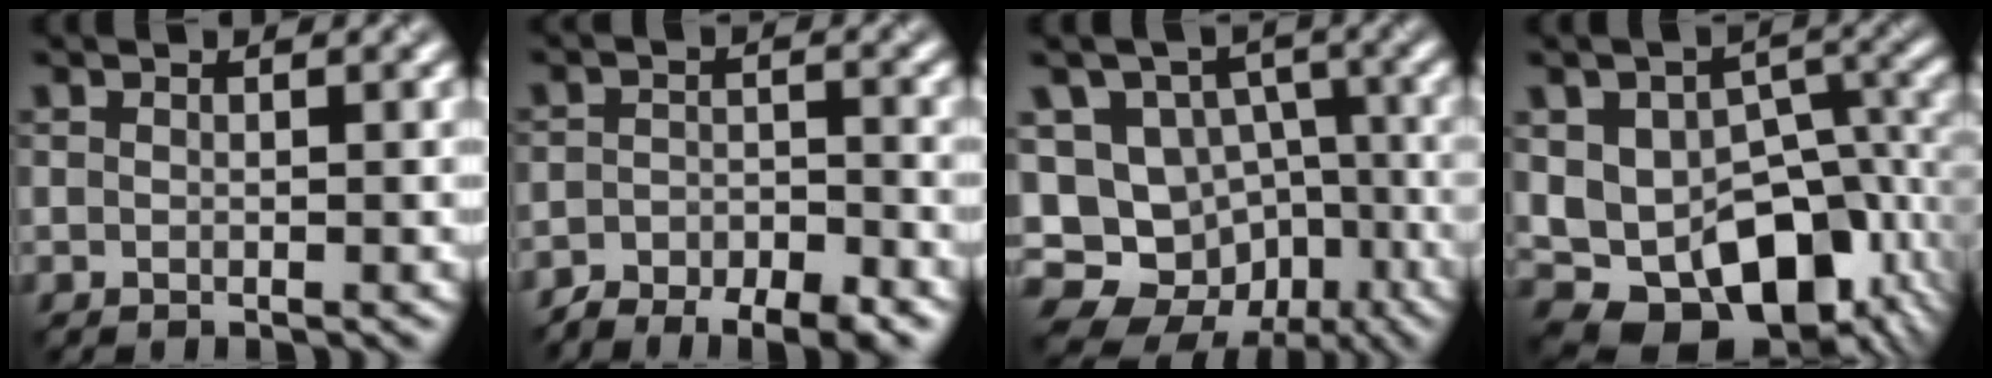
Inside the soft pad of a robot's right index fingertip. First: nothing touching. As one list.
[{"total": 7.2, "force": [-6.4, 2.1, 2.5], "torque": [-0.040, -0.011, -0.088]}, {"total": 15.5, "force": [-8.1, 12.3, 4.9], "torque": [-0.095, 0.001, -0.108]}, {"total": 13.3, "force": [-4.2, 9.0, 8.9], "torque": [-0.134, -0.023, -0.027]}]